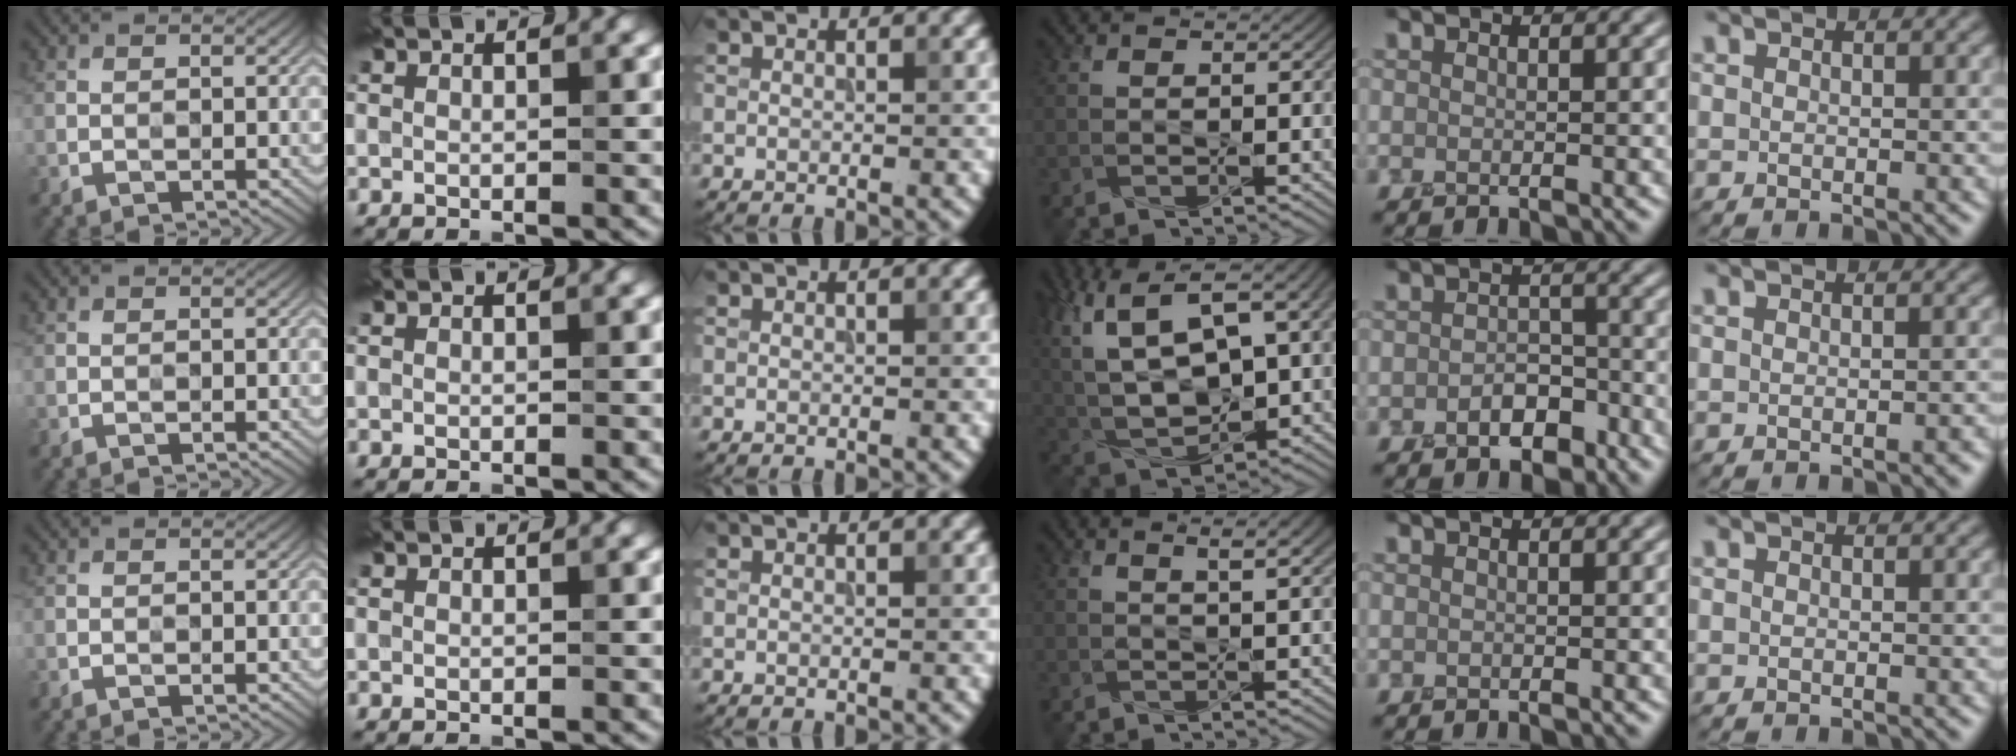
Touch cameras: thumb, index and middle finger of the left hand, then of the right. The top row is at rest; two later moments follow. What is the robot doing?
{"motion": "squeeze", "object": "air blower"}